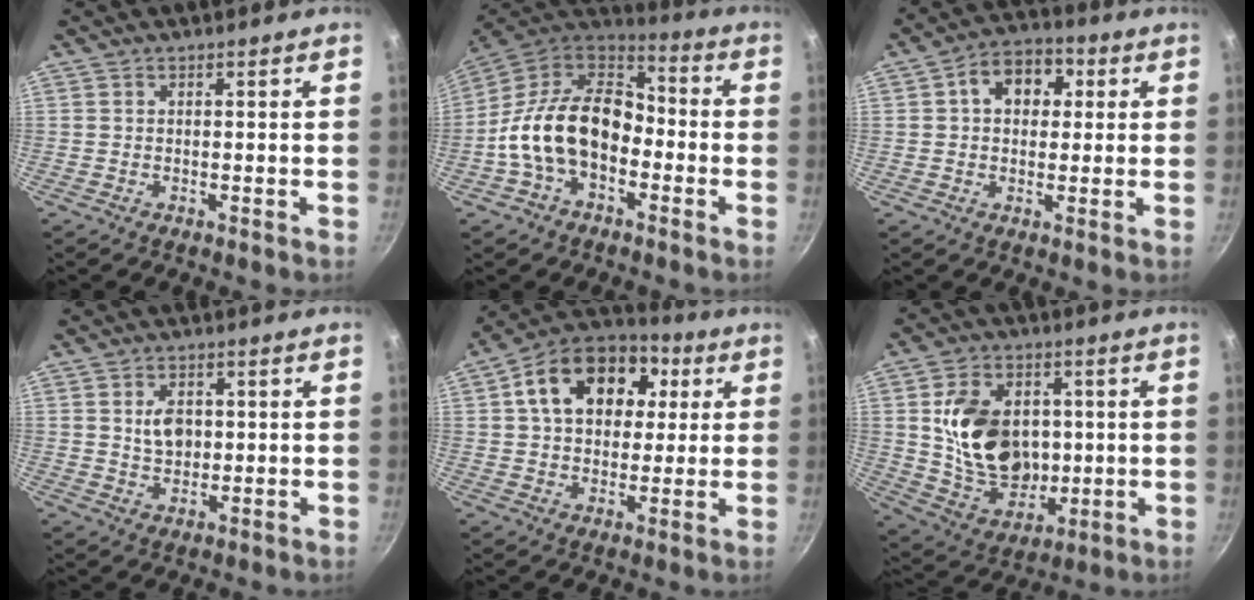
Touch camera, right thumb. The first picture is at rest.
{"total": 18.2, "force": [-3.8, 12.1, 13.0], "torque": [-0.200, 0.051, -0.087]}
{"total": 9.7, "force": [2.3, 7.1, 6.1], "torque": [-0.055, 0.015, 0.020]}
{"total": 5.1, "force": [0.8, 3.6, 3.5], "torque": [-0.043, -0.005, 0.016]}
{"total": 18.7, "force": [5.1, 13.3, 12.0], "torque": [-0.186, 0.021, 0.069]}
{"total": 18.4, "force": [1.8, 13.6, 12.3], "torque": [-0.176, -0.004, 0.045]}